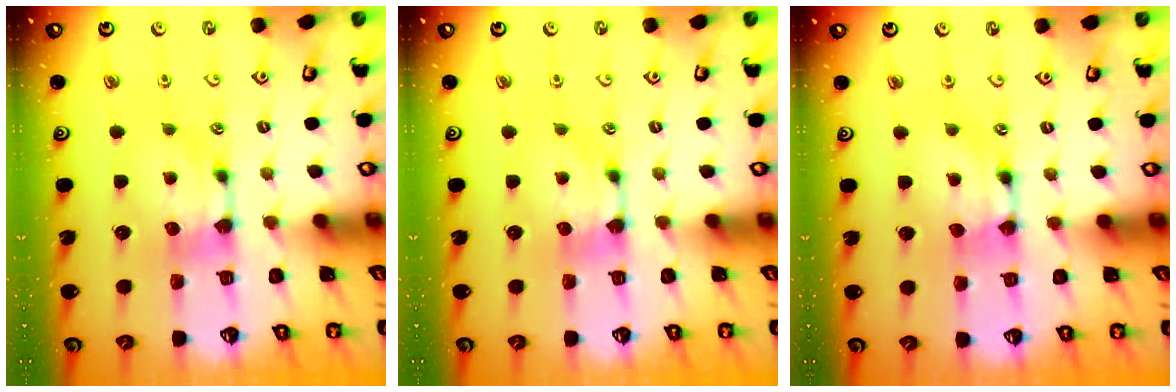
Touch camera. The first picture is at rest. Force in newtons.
{"total": 0.0}
{"total": 1.6, "press": 1.6, "slide": 0.1}